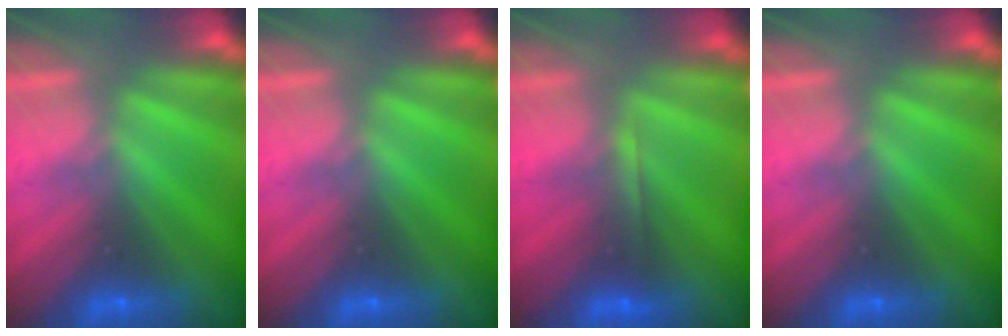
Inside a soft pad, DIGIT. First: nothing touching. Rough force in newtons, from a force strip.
{"total": 0.0}
{"total": 1.8}
{"total": 0.0}